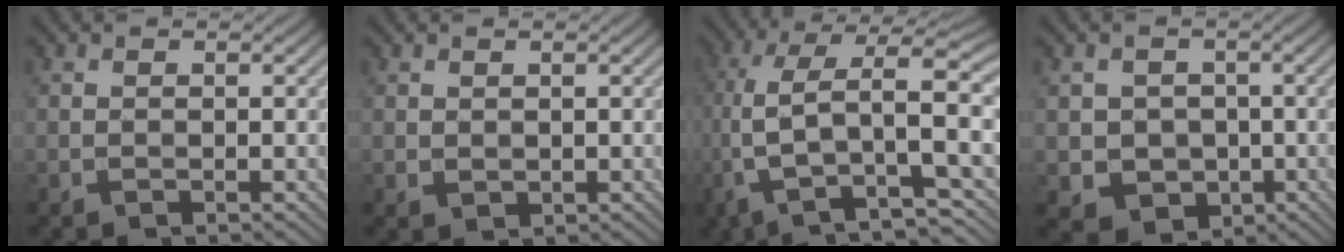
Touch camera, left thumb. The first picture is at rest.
{"total": 0.9, "force": [0.6, 0.6, 0.4], "torque": [-0.010, -0.004, 0.017]}
{"total": 14.6, "force": [1.0, 6.5, 13.1], "torque": [-0.274, -0.001, 0.026]}
{"total": 5.4, "force": [-0.8, 4.9, 2.0], "torque": [-0.054, -0.019, -0.024]}